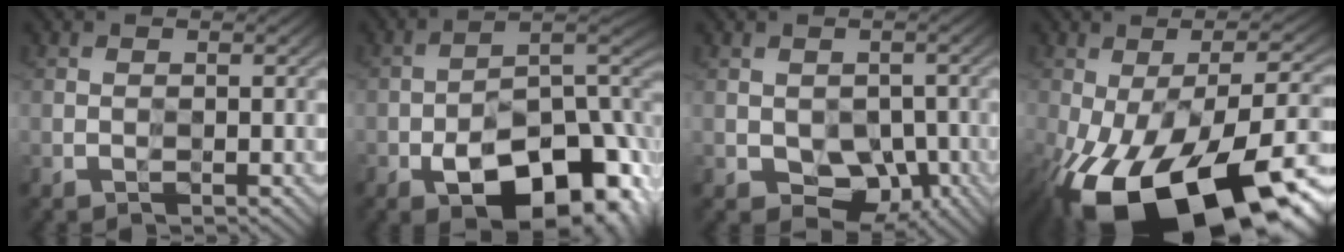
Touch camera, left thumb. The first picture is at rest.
{"total": 15.7, "force": [-8.9, 7.6, 10.4], "torque": [-0.128, -0.016, -0.135]}
{"total": 4.3, "force": [-0.6, 3.5, 2.4], "torque": [-0.047, -0.013, -0.005]}
{"total": 20.4, "force": [-10.3, 8.6, 15.3], "torque": [-0.261, -0.048, -0.142]}